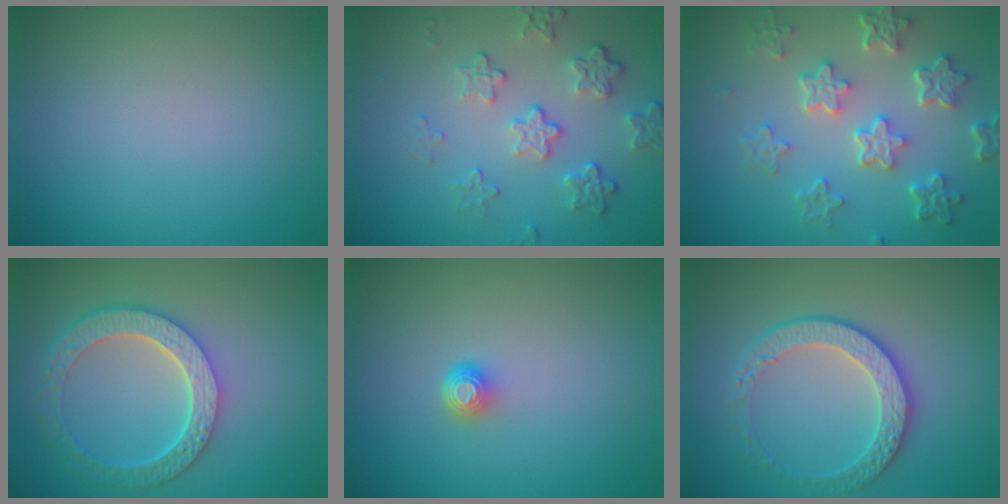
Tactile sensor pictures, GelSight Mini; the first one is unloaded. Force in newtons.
{"total": 4.4, "press": 3.2, "slide": 3.0}
{"total": 5.8, "press": 4.4, "slide": 3.8}
{"total": 6.0, "press": 4.5, "slide": 4.0}
{"total": 1.5, "press": 1.1, "slide": 1.1}
{"total": 3.9, "press": 3.4, "slide": 1.7}